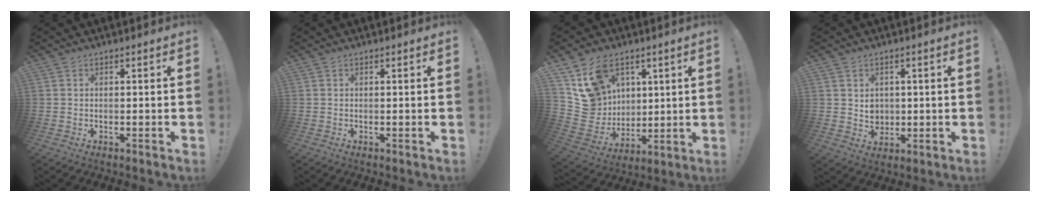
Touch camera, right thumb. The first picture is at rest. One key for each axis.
{"total": 0.0}
{"total": 16.2, "fx": 8.5, "fy": 12.3, "fz": 6.1, "tx": -0.123, "ty": -0.037, "tz": 0.177}
{"total": 4.9, "fx": 1.4, "fy": 4.6, "fz": 1.2, "tx": -0.005, "ty": -0.013, "tz": 0.026}